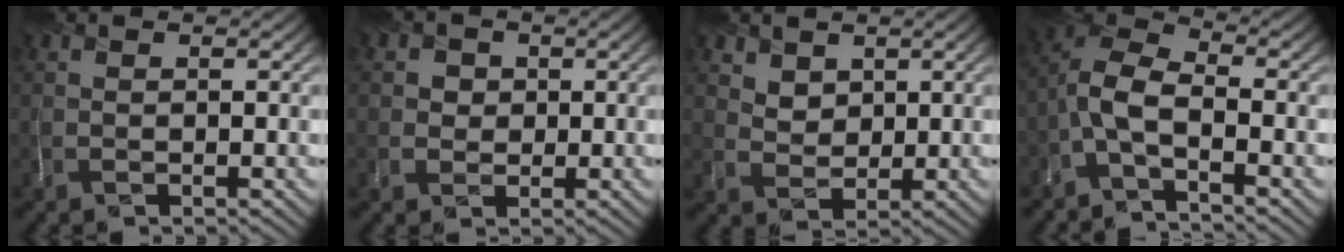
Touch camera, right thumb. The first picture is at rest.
{"total": 2.2, "force": [0.4, 2.1, -0.2], "torque": [0.008, -0.008, 0.009]}
{"total": 3.3, "force": [2.3, 2.4, 0.6], "torque": [-0.022, -0.012, 0.051]}
{"total": 5.2, "force": [-2.6, 2.1, 4.0], "torque": [-0.087, 0.005, -0.066]}